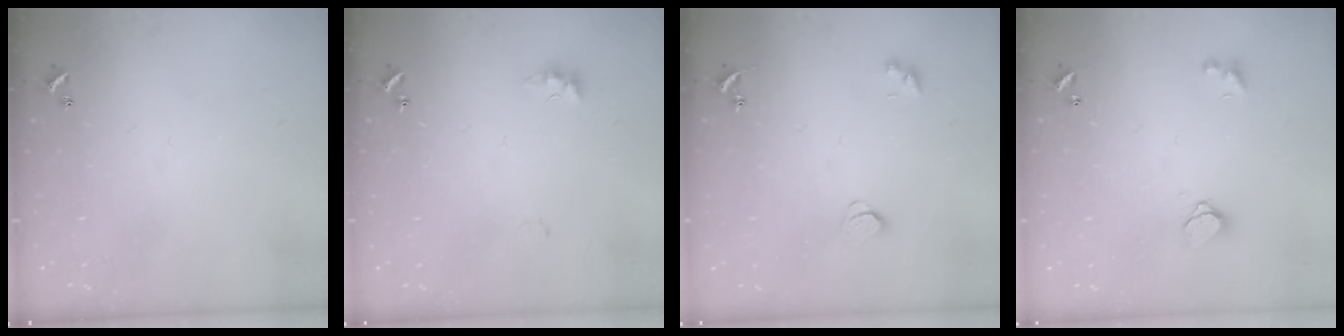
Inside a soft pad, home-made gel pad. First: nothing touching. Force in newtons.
{"total": 4.9, "press": 4.8, "slide": 0.7}
{"total": 2.1, "press": 2.1, "slide": 0.4}
{"total": 1.6, "press": 1.5, "slide": 0.5}